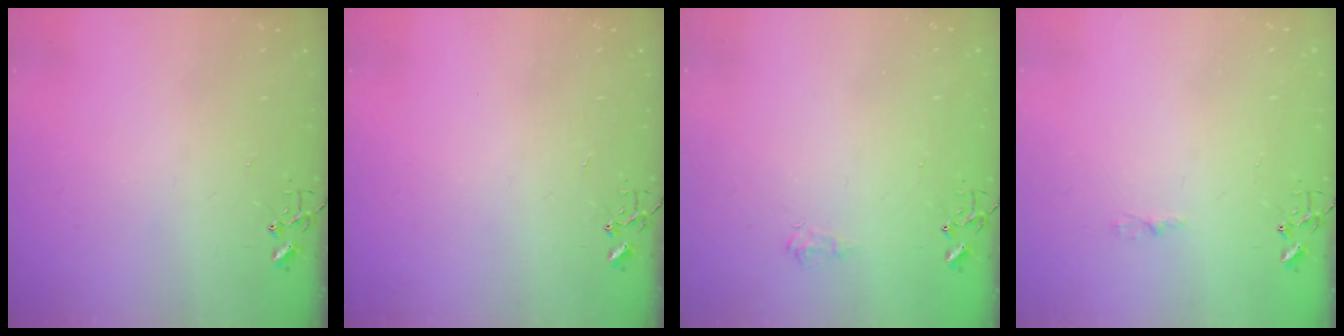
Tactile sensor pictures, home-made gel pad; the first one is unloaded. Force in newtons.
{"total": 0.0}
{"total": 5.8, "press": 5.7, "slide": 0.8}
{"total": 3.1, "press": 3.1, "slide": 0.3}